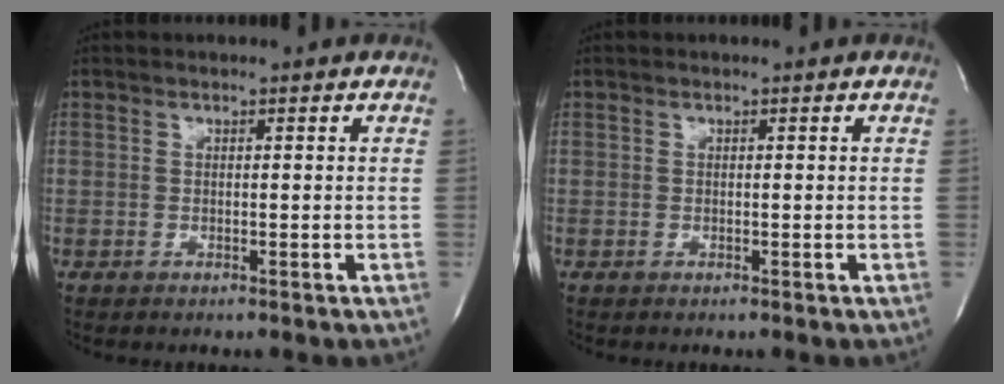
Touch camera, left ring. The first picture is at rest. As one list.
[{"total": 0.0}]